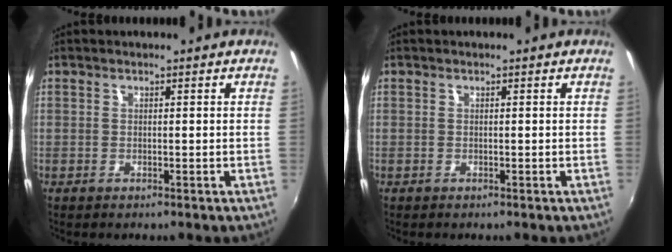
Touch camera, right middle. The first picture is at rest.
{"total": 0.0}